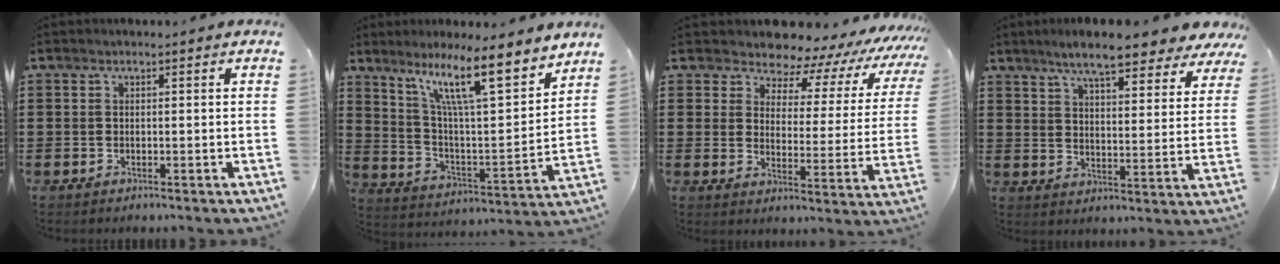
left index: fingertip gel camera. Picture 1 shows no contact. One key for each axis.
{"total": 13.1, "fx": 9.2, "fy": 1.9, "fz": 9.2, "tx": -0.181, "ty": -0.041, "tz": 0.149}
{"total": 7.4, "fx": 7.1, "fy": 1.6, "fz": 1.3, "tx": -0.049, "ty": -0.058, "tz": 0.121}
{"total": 8.3, "fx": 7.2, "fy": 0.8, "fz": 4.1, "tx": -0.089, "ty": -0.031, "tz": 0.123}